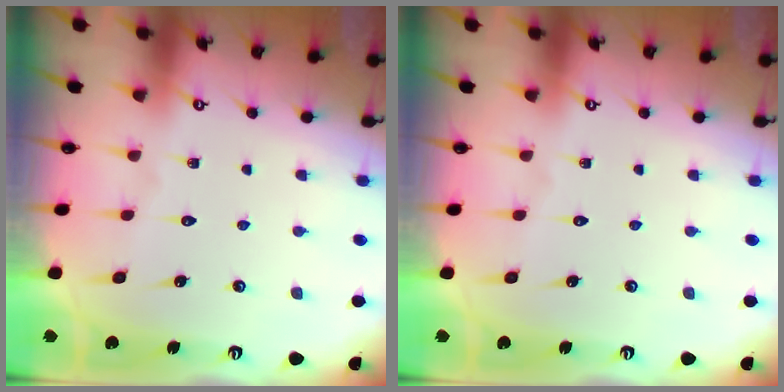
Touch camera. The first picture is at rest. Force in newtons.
{"total": 0.0}